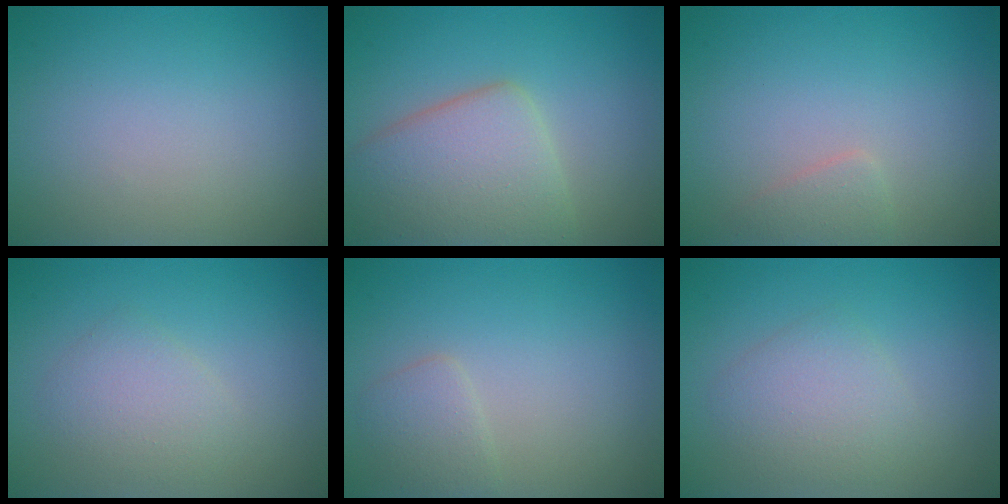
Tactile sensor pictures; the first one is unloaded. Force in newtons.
{"total": 6.5, "press": 6.4, "slide": 0.4}
{"total": 1.2, "press": 1.2, "slide": 0.1}
{"total": 2.3, "press": 2.3, "slide": 0.0}
{"total": 1.7, "press": 1.7, "slide": 0.1}
{"total": 2.8, "press": 2.8, "slide": 0.1}